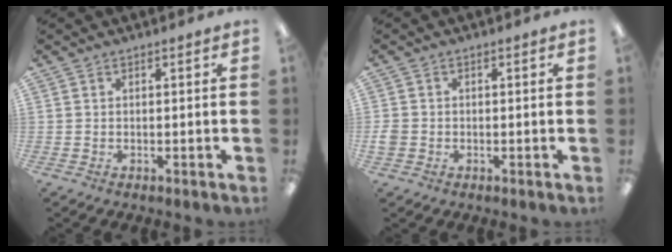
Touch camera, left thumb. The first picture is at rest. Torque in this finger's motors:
{"motor_torque": [-0.24, 0.45, 0.57, 0.02, 0.05]}